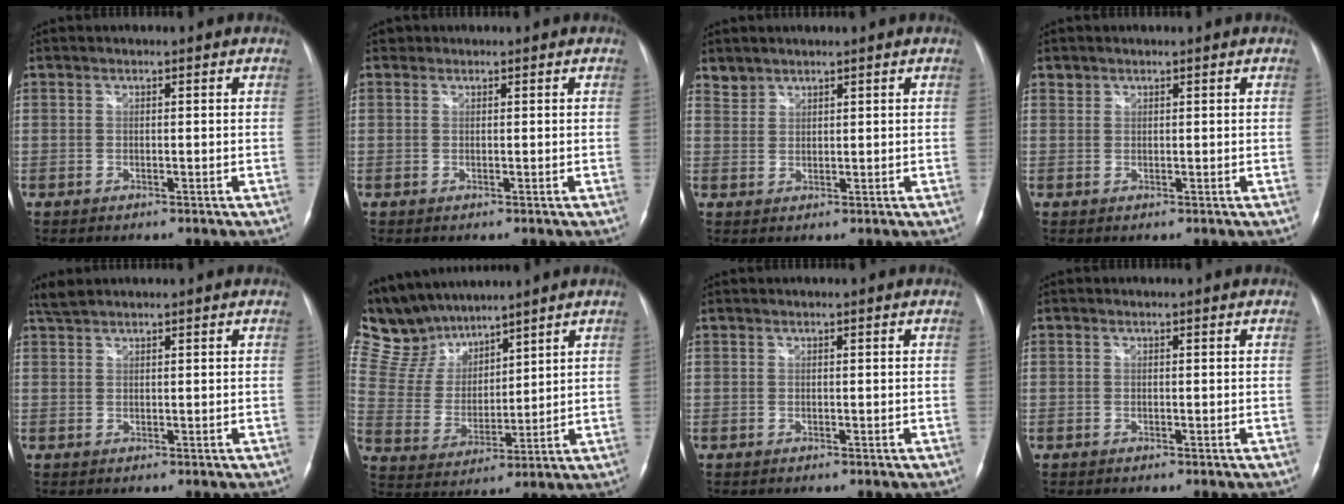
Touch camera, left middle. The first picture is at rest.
{"total": 0.5, "force": [0.4, 0.4, 0.0], "torque": [0.003, 0.003, 0.007]}
{"total": 2.0, "force": [1.8, 0.6, -0.3], "torque": [0.008, 0.009, 0.038]}
{"total": 0.8, "force": [0.7, 0.3, -0.1], "torque": [0.005, 0.003, 0.012]}
{"total": 2.1, "force": [2.1, 0.1, 0.6], "torque": [-0.017, 0.015, 0.044]}
{"total": 10.9, "force": [10.0, 3.7, 2.3], "torque": [-0.071, 0.024, 0.207]}
{"total": 0.0}
{"total": 0.0}